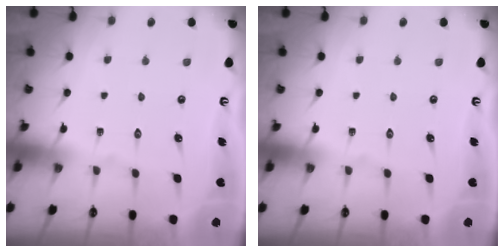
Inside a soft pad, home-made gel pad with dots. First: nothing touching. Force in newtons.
{"total": 0.0}